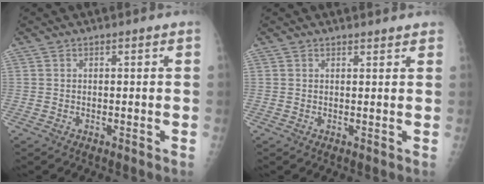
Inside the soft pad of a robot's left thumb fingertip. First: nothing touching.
{"total": 1.6, "force": [1.5, 0.3, 0.6], "torque": [-0.002, -0.004, 0.019]}